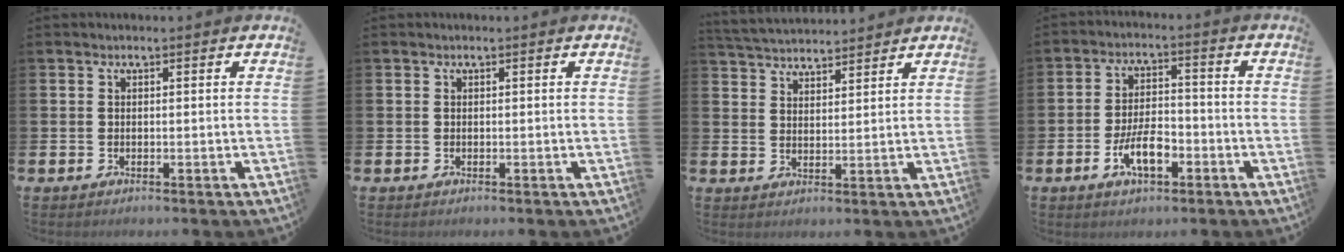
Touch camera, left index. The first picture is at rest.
{"total": 0.0}
{"total": 4.2, "force": [4.2, 0.6, 0.0], "torque": [-0.017, -0.021, 0.077]}
{"total": 6.1, "force": [-2.4, 2.7, 4.8], "torque": [-0.087, 0.004, -0.048]}